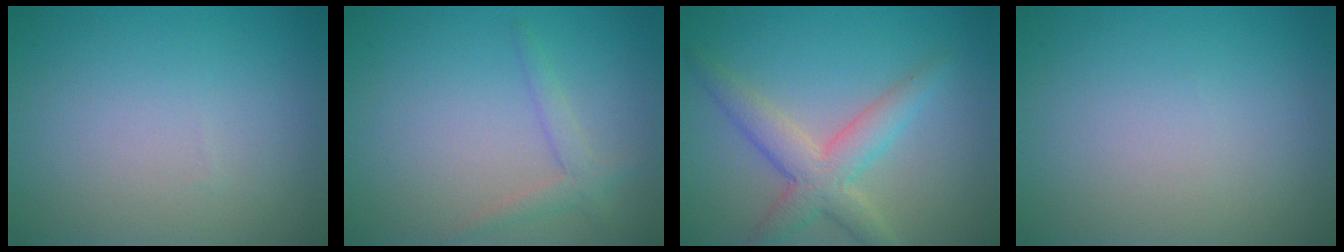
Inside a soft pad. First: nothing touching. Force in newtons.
{"total": 1.8, "press": 1.8, "slide": 0.2}
{"total": 4.5, "press": 4.5, "slide": 0.3}
{"total": 0.0}